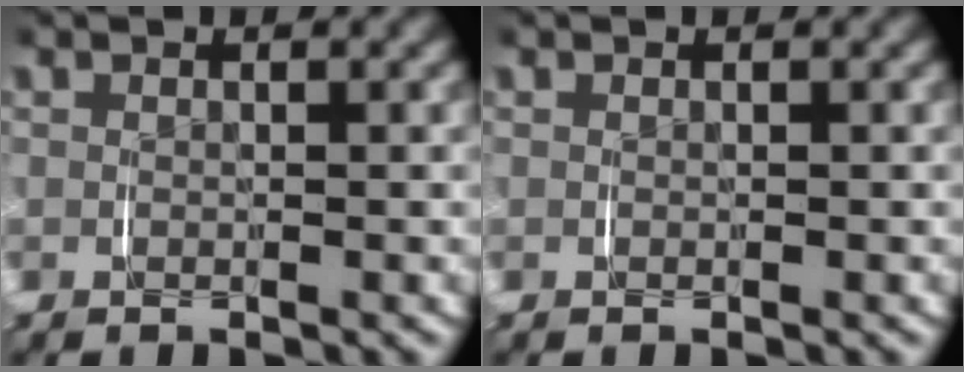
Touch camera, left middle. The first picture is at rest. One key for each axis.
{"total": 0.0}